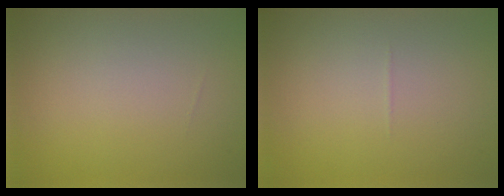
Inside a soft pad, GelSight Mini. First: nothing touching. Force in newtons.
{"total": 0.0}